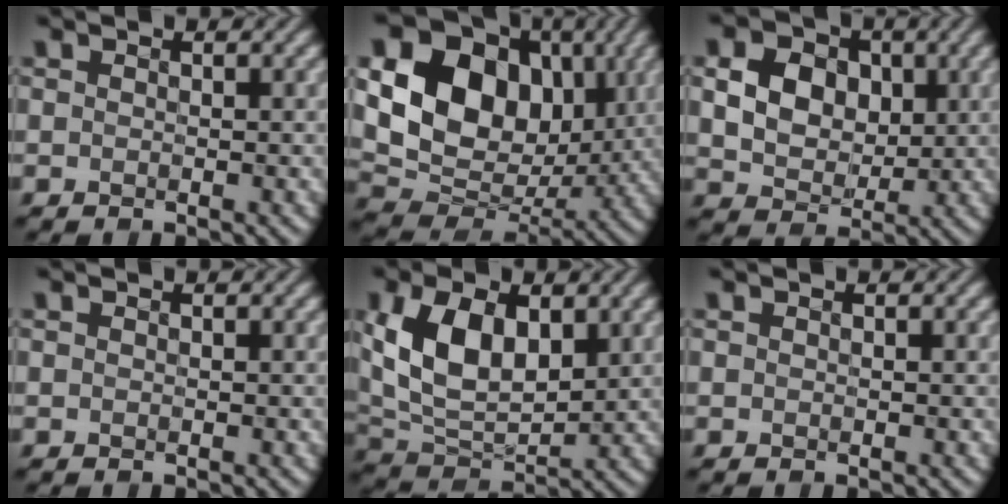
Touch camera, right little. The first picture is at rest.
{"total": 15.4, "force": [3.3, 11.7, 9.4], "torque": [-0.167, 0.025, 0.058]}
{"total": 9.2, "force": [2.4, 7.4, 4.8], "torque": [-0.114, 0.023, 0.048]}
{"total": 0.0}
{"total": 8.8, "force": [1.8, 5.2, 6.8], "torque": [-0.149, -0.001, 0.031]}
{"total": 0.0}